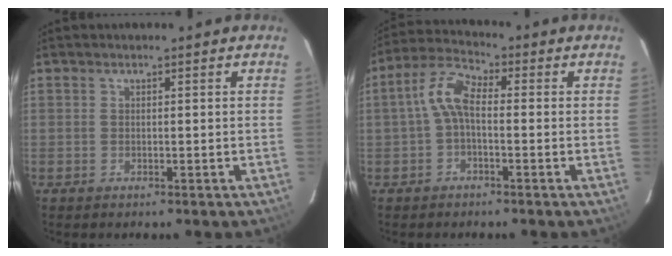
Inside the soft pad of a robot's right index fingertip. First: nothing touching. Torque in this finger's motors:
{"motor_torque": [0.93, -0.22, 0.57, 0.15]}